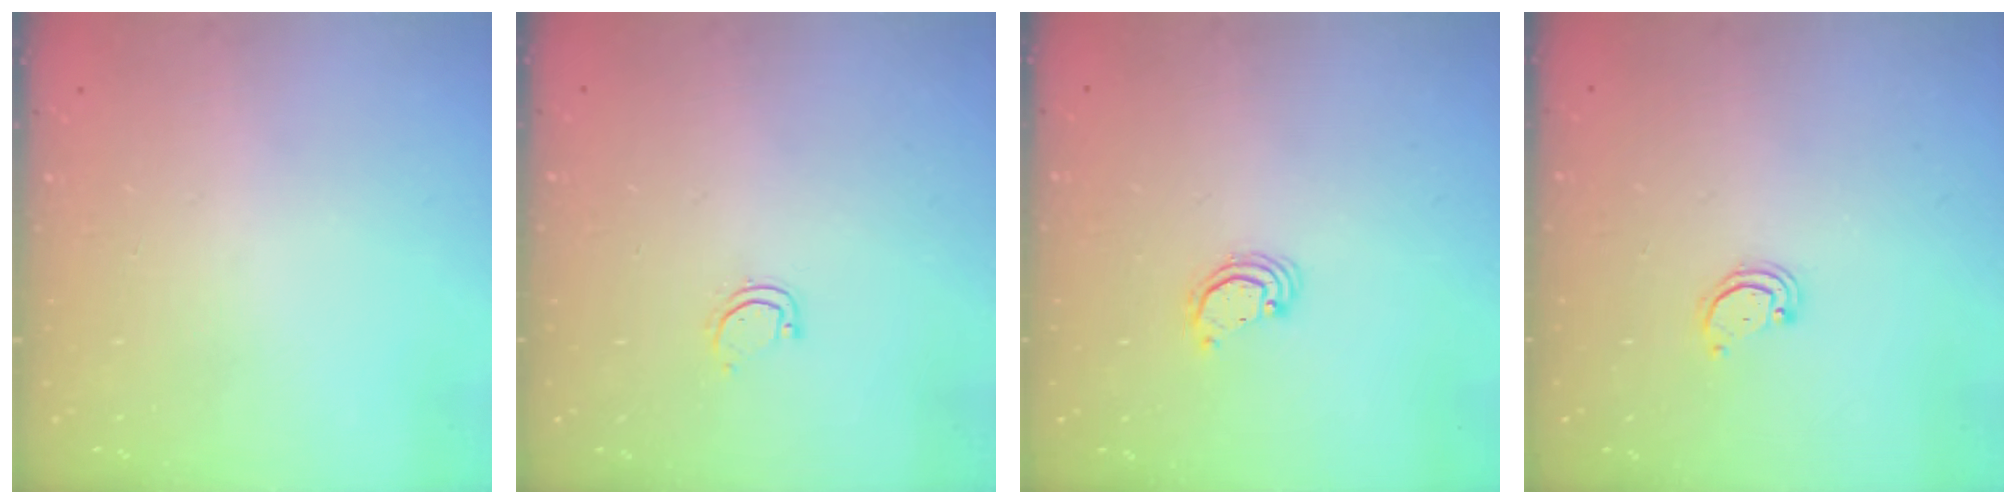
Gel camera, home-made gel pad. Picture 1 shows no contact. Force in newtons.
{"total": 4.1, "press": 4.1, "slide": 0.3}
{"total": 2.2, "press": 2.2, "slide": 0.2}
{"total": 2.2, "press": 2.2, "slide": 0.2}